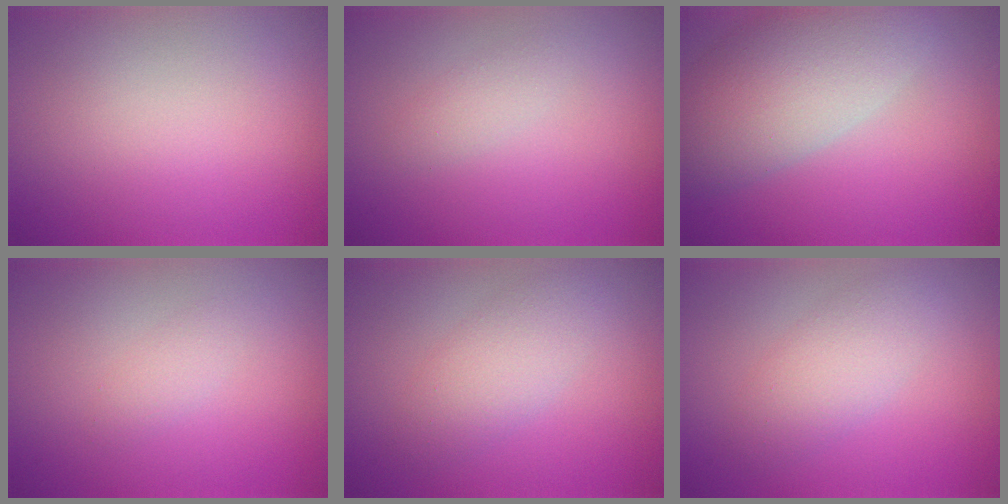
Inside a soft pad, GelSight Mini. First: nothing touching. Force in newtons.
{"total": 1.2, "press": 1.2, "slide": 0.1}
{"total": 7.5, "press": 7.5, "slide": 0.5}
{"total": 1.1, "press": 1.1, "slide": 0.0}
{"total": 3.1, "press": 3.1, "slide": 0.1}
{"total": 3.1, "press": 3.1, "slide": 0.1}